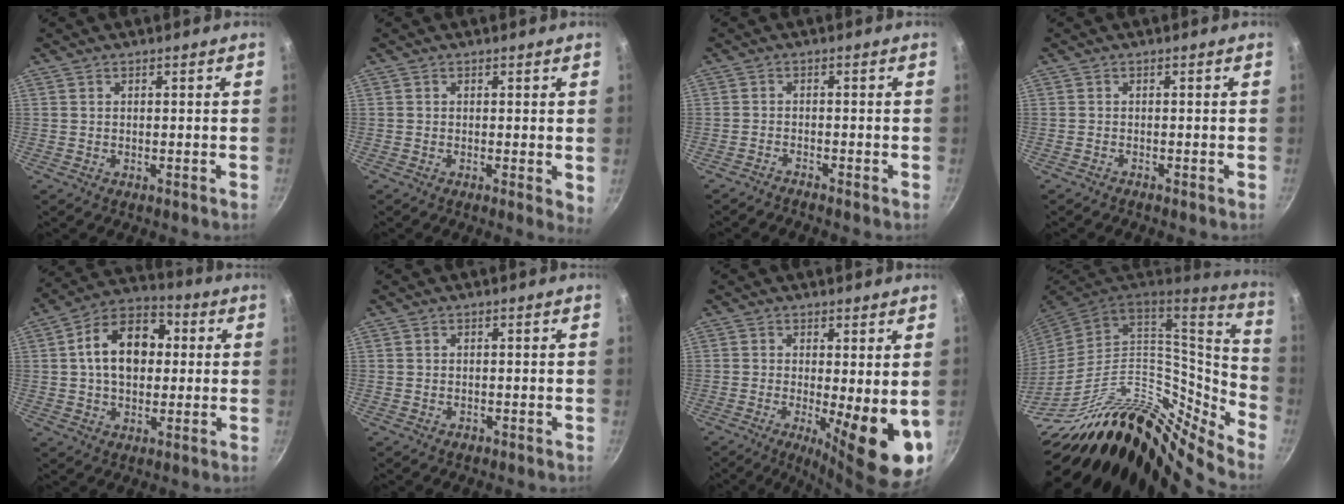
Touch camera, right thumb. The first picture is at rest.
{"total": 2.3, "force": [0.1, 0.9, 2.1], "torque": [-0.023, -0.006, -0.002]}
{"total": 1.6, "force": [-1.6, -0.2, 0.0], "torque": [-0.016, 0.018, -0.030]}
{"total": 0.5, "force": [-0.5, -0.1, 0.0], "torque": [-0.012, 0.007, -0.010]}
{"total": 14.3, "force": [1.7, 9.9, 10.1], "torque": [-0.126, 0.025, 0.009]}
{"total": 0.8, "force": [-0.5, 0.6, 0.2], "torque": [-0.005, 0.004, -0.007]}
{"total": 12.4, "force": [-1.9, 3.4, 11.8], "torque": [-0.146, -0.018, -0.020]}
{"total": 28.1, "force": [-16.1, 12.8, 19.1], "torque": [-0.236, 0.073, -0.282]}